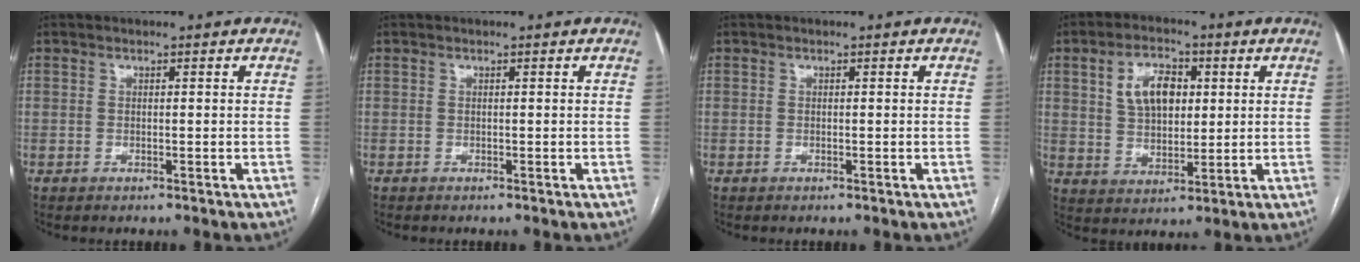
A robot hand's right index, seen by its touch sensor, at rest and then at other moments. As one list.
[{"total": 0.0}, {"total": 0.0}, {"total": 8.5, "force": [2.6, 5.0, 6.3], "torque": [-0.118, 0.018, 0.053]}]